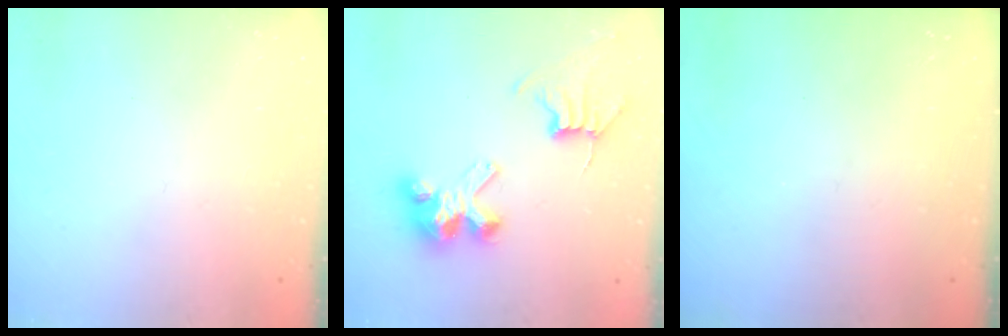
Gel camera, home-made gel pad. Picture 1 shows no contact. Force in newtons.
{"total": 8.4, "press": 8.3, "slide": 0.7}
{"total": 0.0}